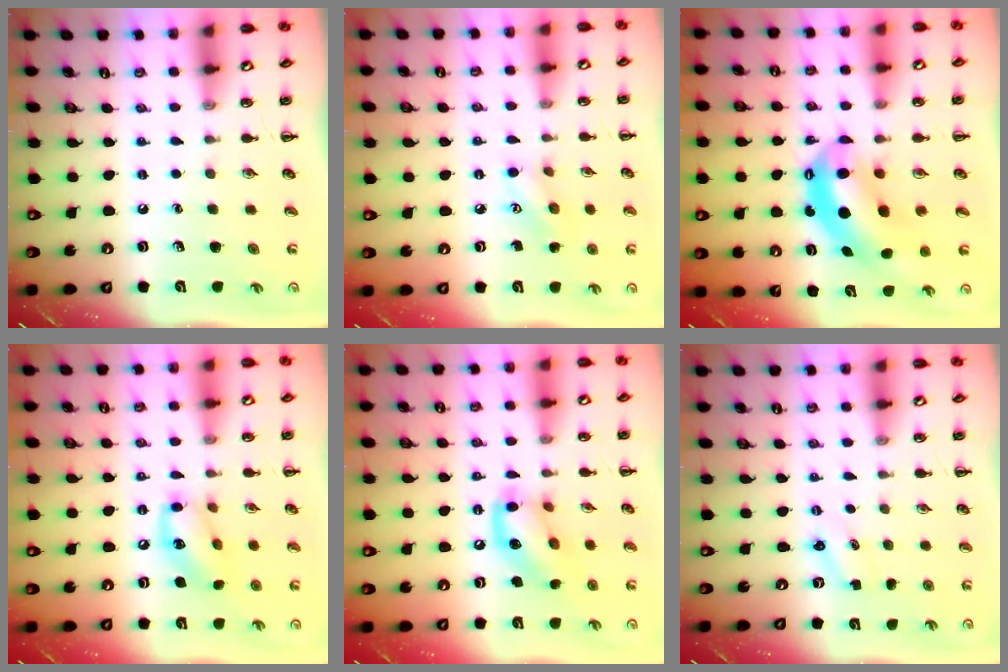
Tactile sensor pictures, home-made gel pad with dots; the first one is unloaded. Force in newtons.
{"total": 6.5, "press": 6.4, "slide": 1.2}
{"total": 10.6, "press": 10.3, "slide": 2.6}
{"total": 12.1, "press": 11.9, "slide": 2.0}
{"total": 13.9, "press": 13.8, "slide": 1.1}
{"total": 1.8, "press": 1.7, "slide": 0.5}